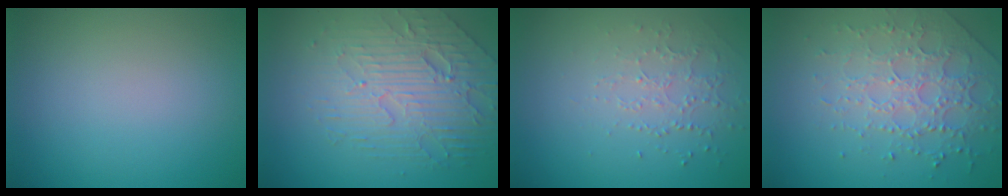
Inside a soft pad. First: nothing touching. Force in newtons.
{"total": 5.6, "press": 4.4, "slide": 3.4}
{"total": 1.3, "press": 1.0, "slide": 0.8}
{"total": 3.7, "press": 3.5, "slide": 1.1}